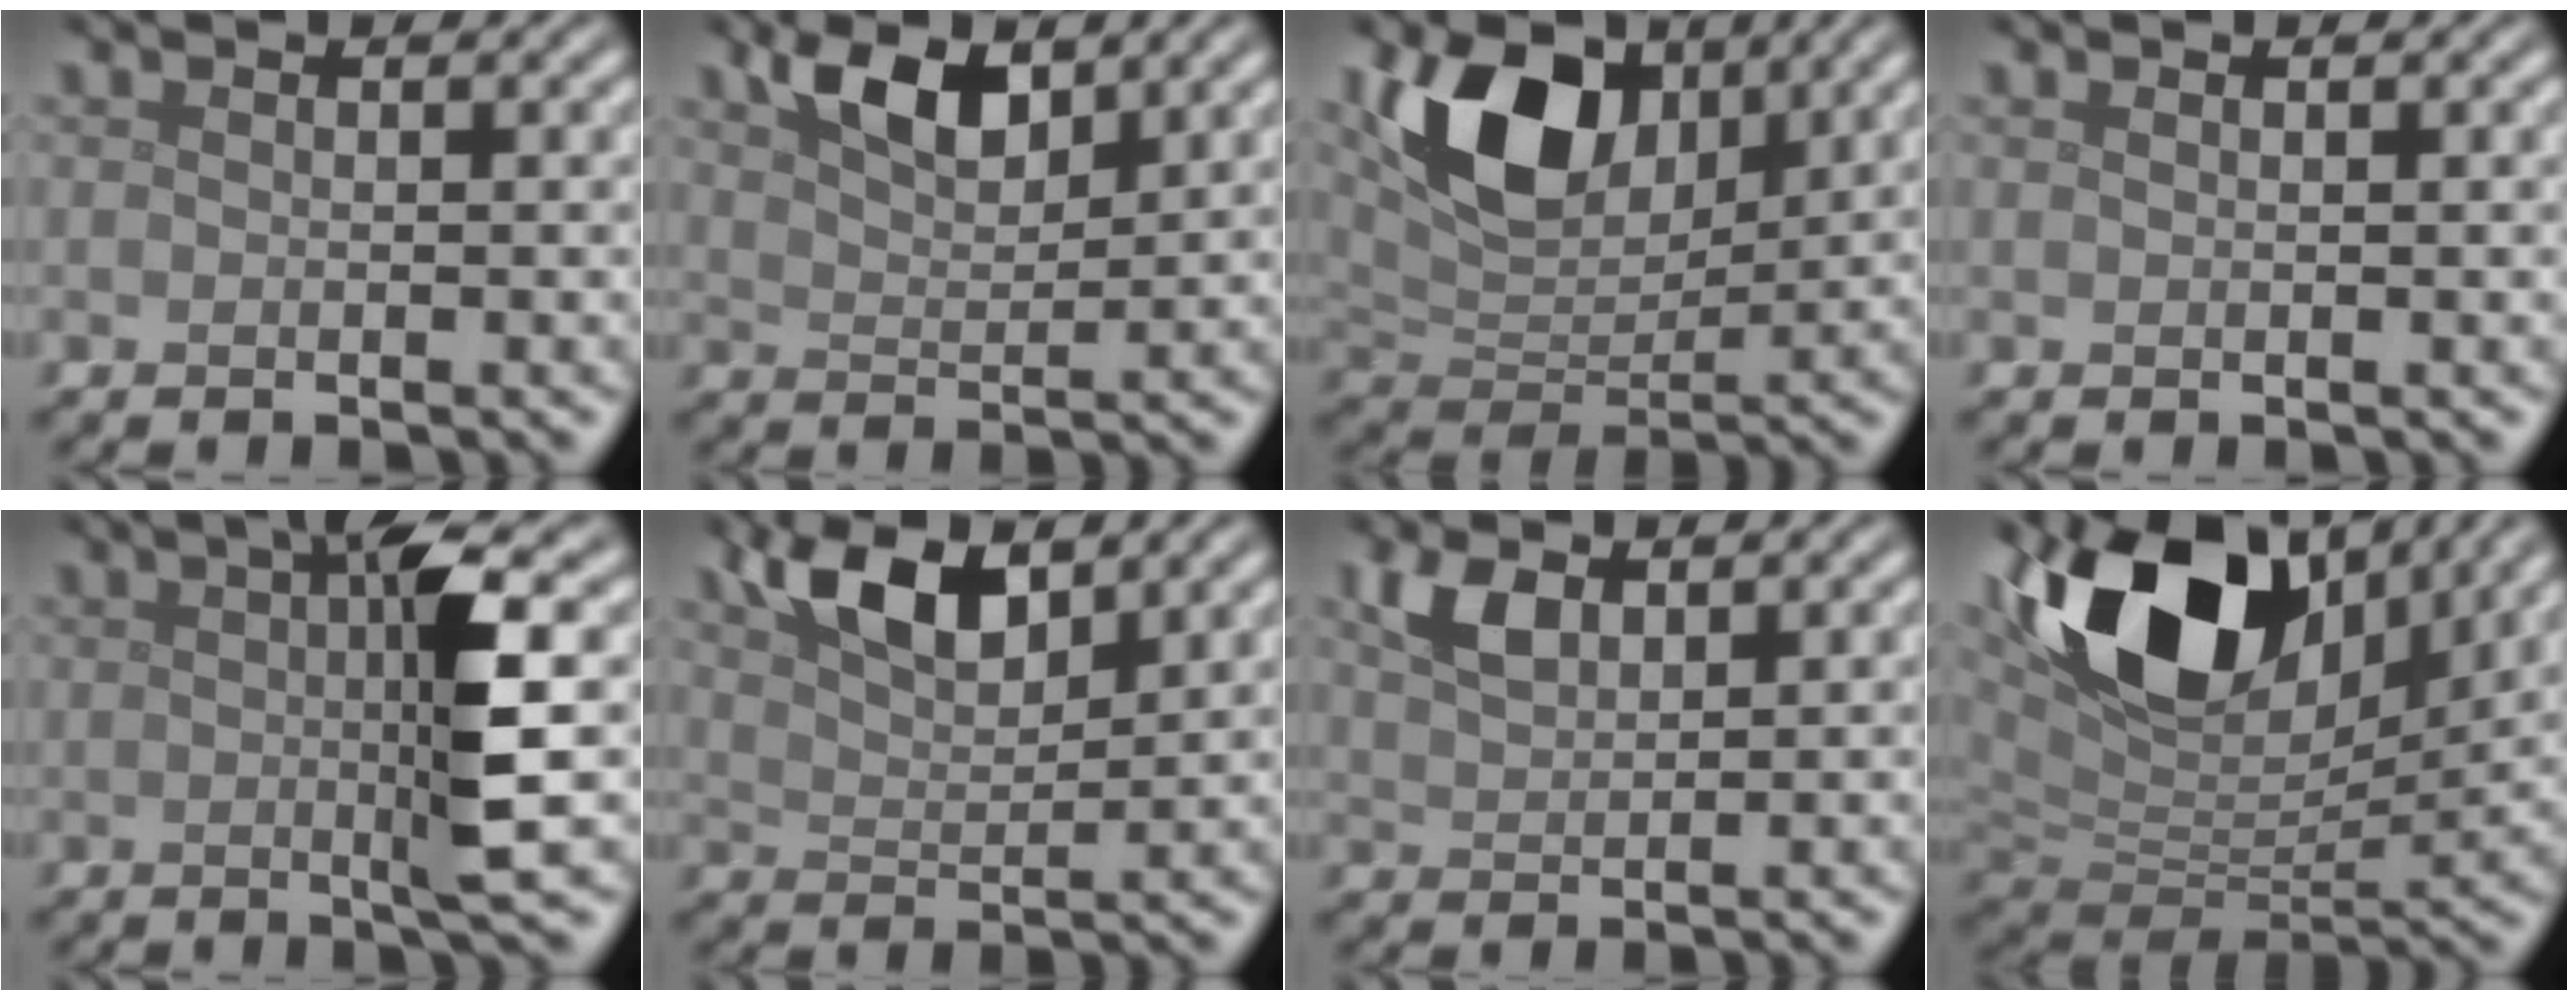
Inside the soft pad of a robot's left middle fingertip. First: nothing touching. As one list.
[{"total": 4.2, "force": [2.8, 1.8, 2.6], "torque": [-0.052, 0.003, 0.050]}, {"total": 9.1, "force": [4.1, 5.5, 6.1], "torque": [-0.121, -0.005, 0.075]}, {"total": 0.0}, {"total": 6.1, "force": [0.7, 0.5, 6.0], "torque": [-0.105, 0.004, 0.012]}, {"total": 5.3, "force": [3.5, 2.1, 3.5], "torque": [-0.068, 0.007, 0.063]}, {"total": 2.8, "force": [1.7, 1.5, 1.8], "torque": [-0.043, 0.005, 0.036]}, {"total": 13.1, "force": [6.6, 7.2, 8.7], "torque": [-0.170, 0.012, 0.116]}]